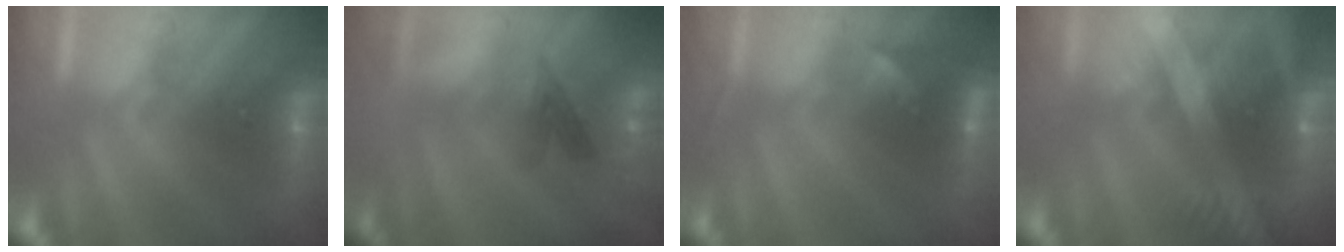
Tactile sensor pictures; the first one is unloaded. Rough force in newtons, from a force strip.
{"total": 2.2}
{"total": 2.3}
{"total": 8.2}